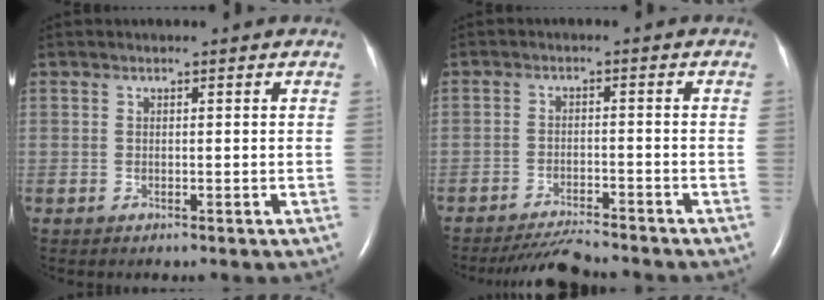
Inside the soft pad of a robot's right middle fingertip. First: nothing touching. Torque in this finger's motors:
{"motor_torque": [0.34, -0.32, 0.08, 0.02]}